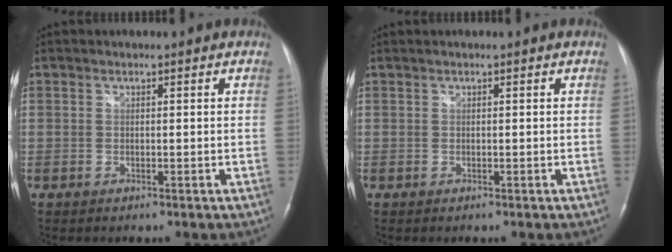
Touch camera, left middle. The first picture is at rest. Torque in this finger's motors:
{"motor_torque": [-0.22, -0.39, -0.09, -0.01]}